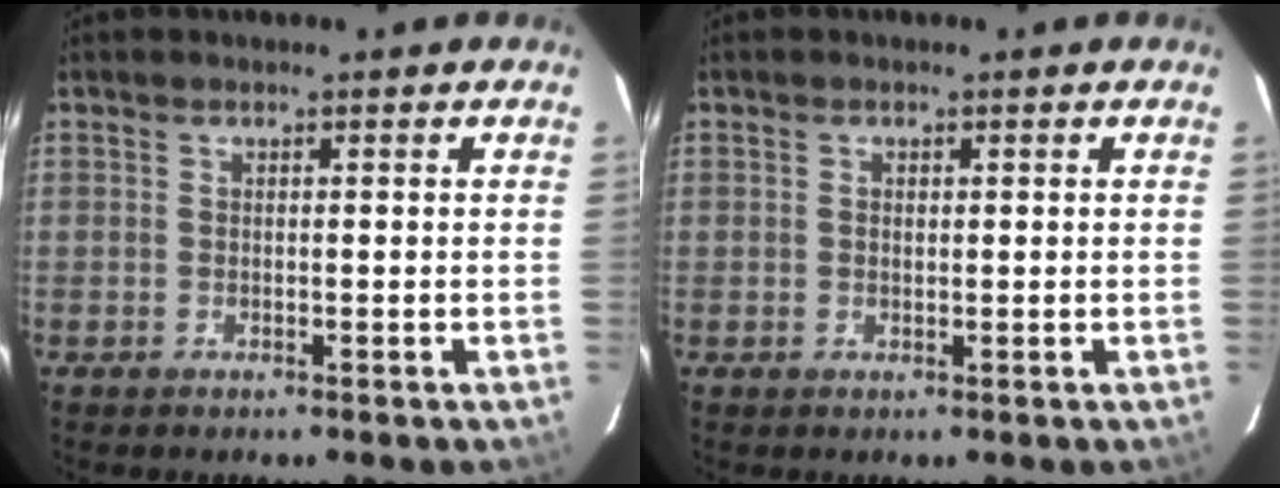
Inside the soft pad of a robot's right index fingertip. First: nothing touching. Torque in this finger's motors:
{"motor_torque": [0.12, 0.19, -0.05, 0.00]}